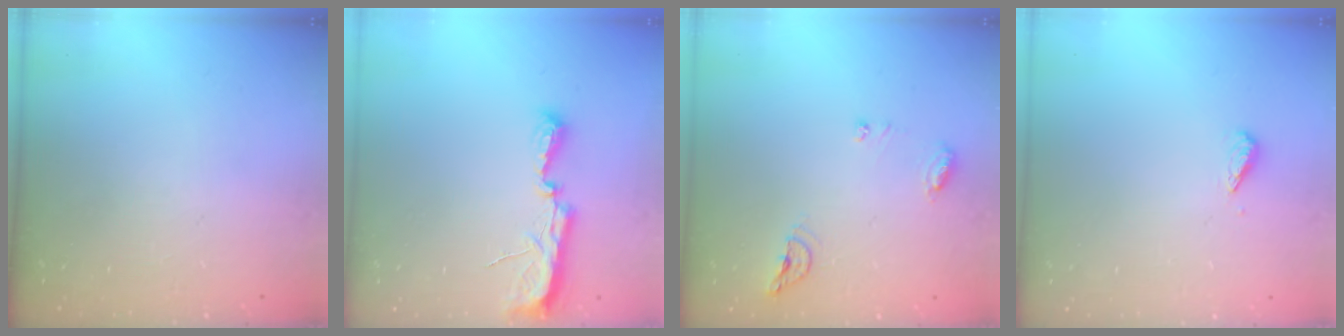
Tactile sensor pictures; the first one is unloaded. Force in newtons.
{"total": 8.1, "press": 8.0, "slide": 0.8}
{"total": 7.4, "press": 7.4, "slide": 0.5}
{"total": 2.7, "press": 2.7, "slide": 0.6}